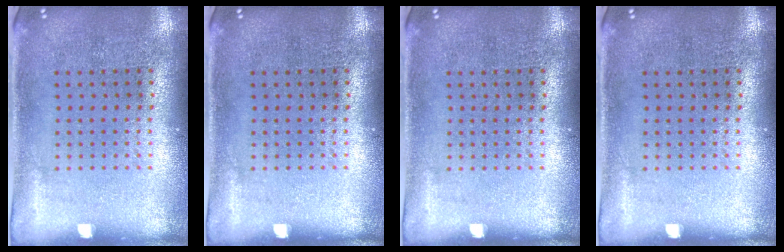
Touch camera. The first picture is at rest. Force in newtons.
{"total": 0.0}
{"total": 0.0}
{"total": 0.0}